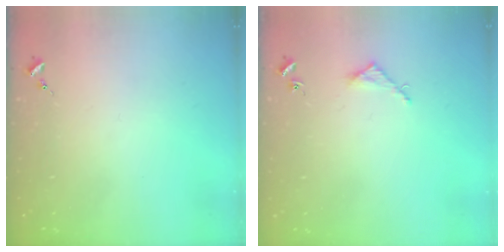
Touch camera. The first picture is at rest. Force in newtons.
{"total": 3.3, "press": 3.3, "slide": 0.3}